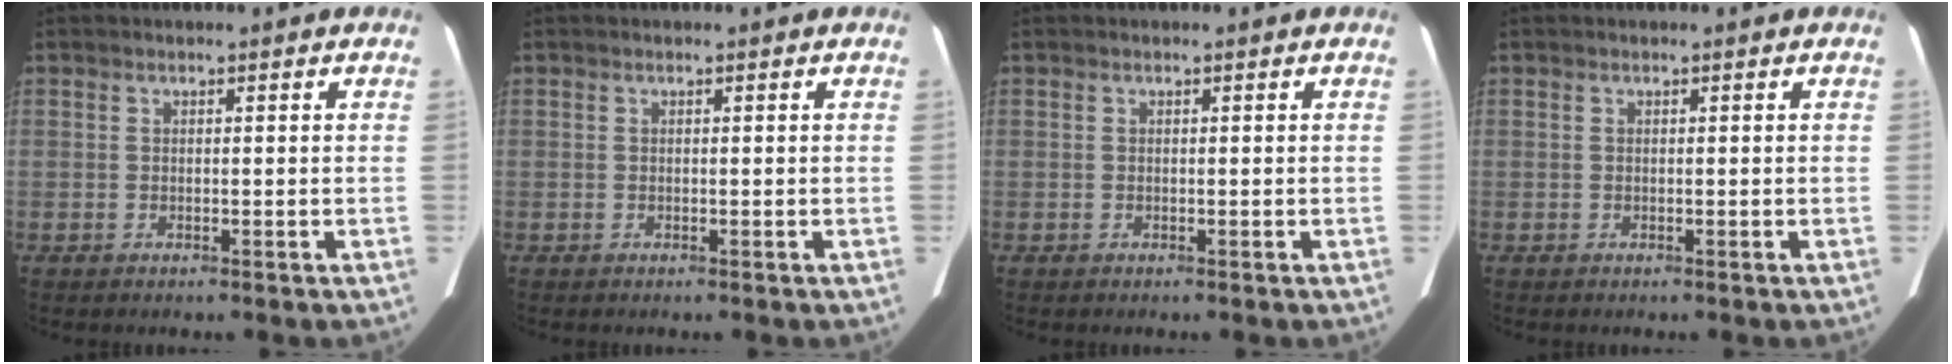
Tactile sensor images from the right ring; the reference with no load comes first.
{"total": 0.0}
{"total": 0.0}
{"total": 0.0}